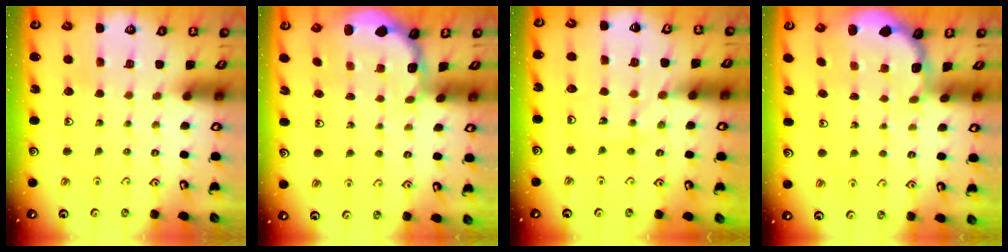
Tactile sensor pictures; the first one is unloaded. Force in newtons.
{"total": 1.8, "press": 1.7, "slide": 0.7}
{"total": 10.9, "press": 10.8, "slide": 1.2}
{"total": 1.8, "press": 1.6, "slide": 0.7}